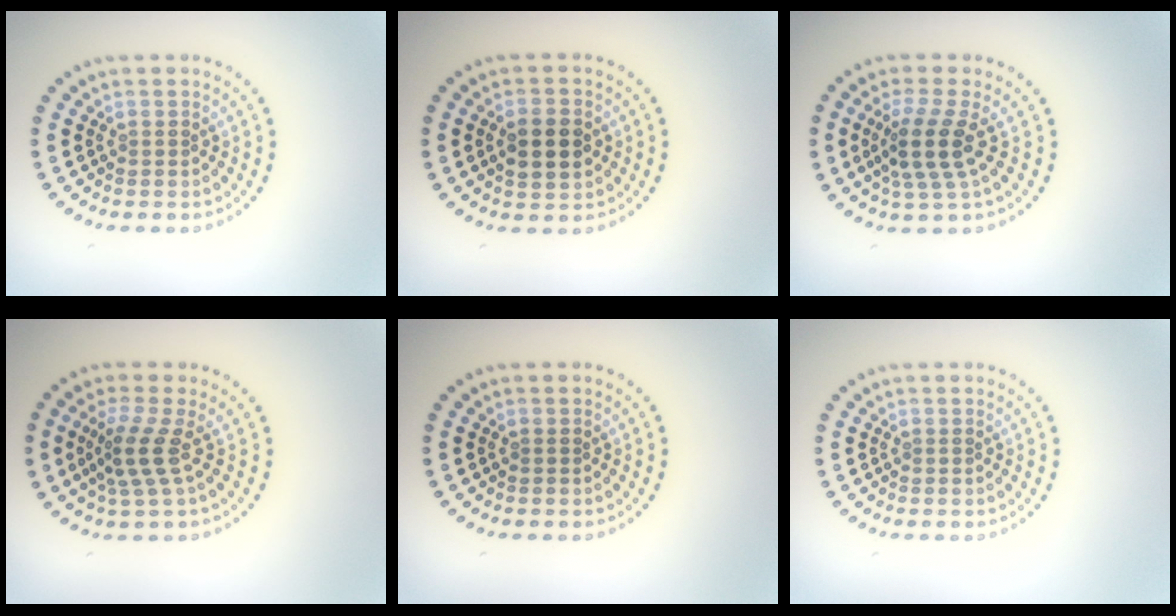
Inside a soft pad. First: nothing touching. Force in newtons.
{"total": 3.7, "press": 3.7, "slide": 0.3}
{"total": 3.5, "press": 2.7, "slide": 2.3}
{"total": 3.0, "press": 2.2, "slide": 2.0}
{"total": 0.0}
{"total": 0.0}